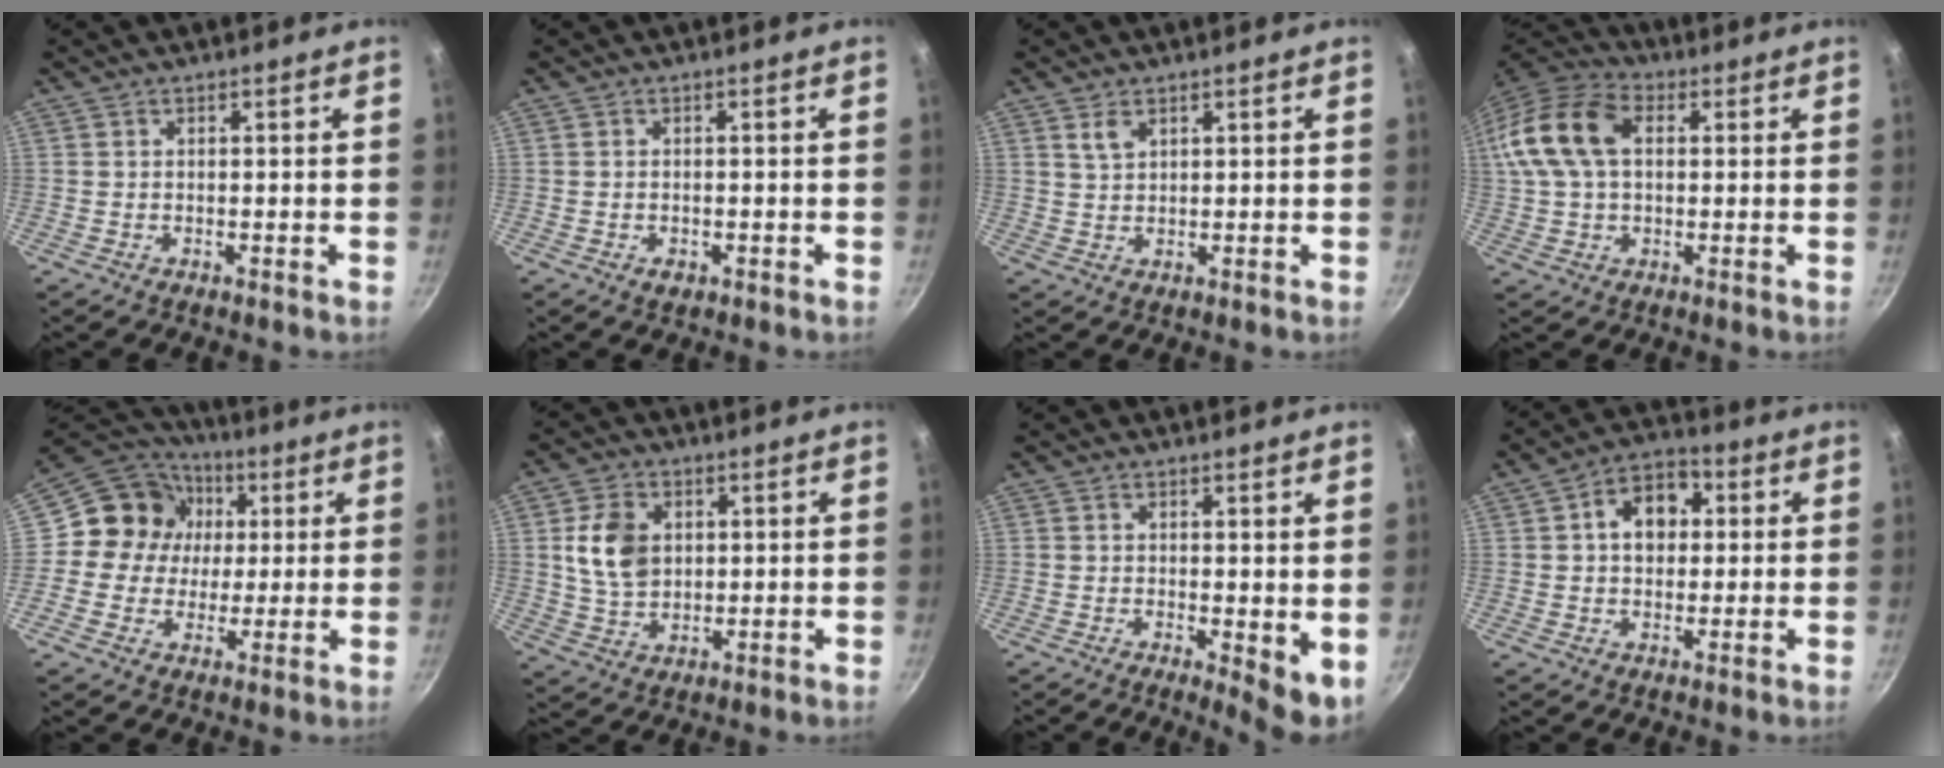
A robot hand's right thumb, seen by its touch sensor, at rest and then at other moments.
{"total": 1.6, "force": [-0.7, 1.1, 1.0], "torque": [-0.016, -0.001, -0.010]}
{"total": 2.7, "force": [1.5, 1.6, 1.5], "torque": [-0.023, -0.005, 0.031]}
{"total": 15.5, "force": [3.1, 10.0, 11.4], "torque": [-0.217, 0.028, 0.044]}
{"total": 13.2, "force": [2.1, 12.0, 5.0], "torque": [-0.054, 0.014, 0.016]}
{"total": 9.6, "force": [1.9, 7.1, 6.2], "torque": [-0.096, -0.005, 0.038]}
{"total": 5.3, "force": [0.2, 2.0, 4.9], "torque": [-0.059, -0.009, 0.006]}
{"total": 9.0, "force": [1.6, 6.7, 5.8], "torque": [-0.044, 0.014, 0.012]}